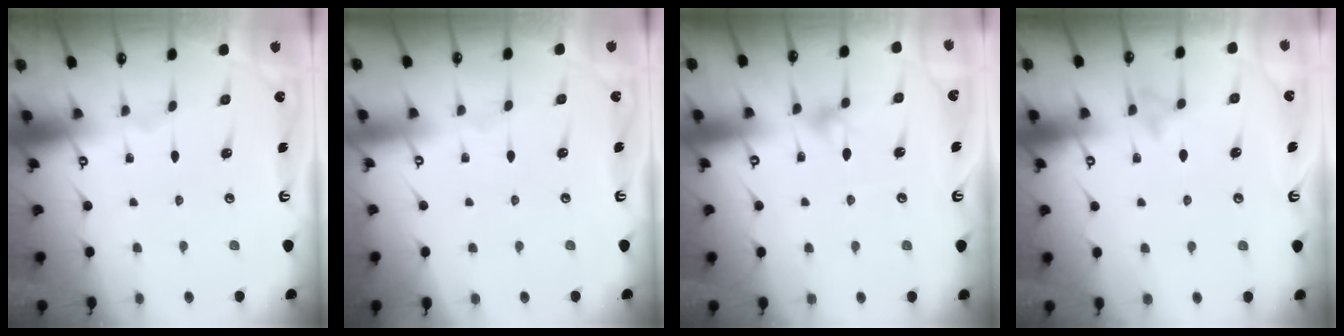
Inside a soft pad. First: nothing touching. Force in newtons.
{"total": 3.9, "press": 3.9, "slide": 0.1}
{"total": 6.2, "press": 6.1, "slide": 1.3}
{"total": 8.3, "press": 8.1, "slide": 1.7}